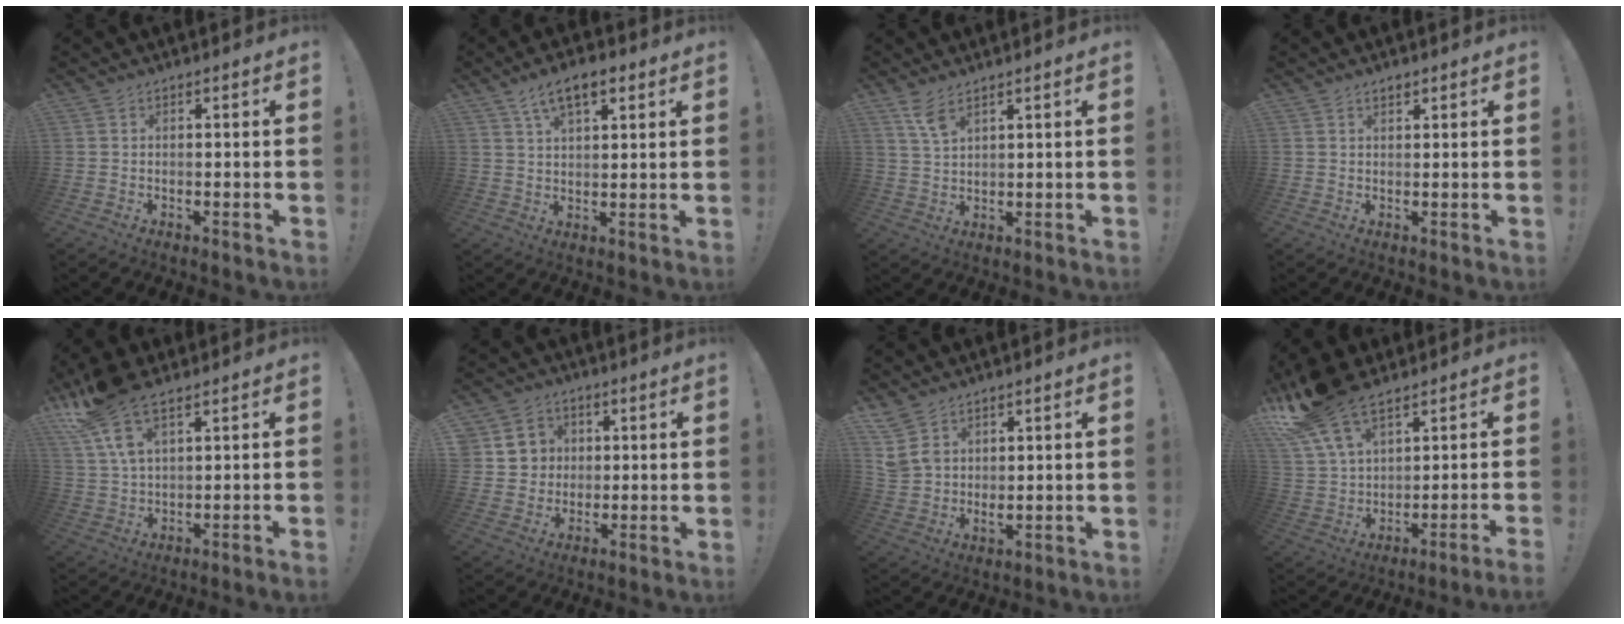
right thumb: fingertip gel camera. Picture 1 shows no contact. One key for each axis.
{"total": 8.7, "fx": 4.9, "fy": 3.8, "fz": 6.2, "tx": -0.094, "ty": -0.011, "tz": 0.087}
{"total": 5.6, "fx": 3.9, "fy": 1.8, "fz": 3.6, "tx": -0.063, "ty": -0.022, "tz": 0.069}
{"total": 1.4, "fx": 1.1, "fy": 0.6, "fz": 0.6, "tx": 0.003, "ty": -0.009, "tz": 0.018}
{"total": 10.8, "fx": 6.5, "fy": 3.6, "fz": 7.9, "tx": -0.156, "ty": -0.030, "tz": 0.125}
{"total": 8.7, "fx": 2.0, "fy": 8.3, "fz": 1.5, "tx": -0.016, "ty": -0.007, "tz": 0.047}
{"total": 7.3, "fx": 5.3, "fy": 4.2, "fz": 2.8, "tx": -0.049, "ty": -0.030, "tz": 0.107}
{"total": 12.6, "fx": 7.4, "fy": 4.6, "fz": 9.1, "tx": -0.170, "ty": -0.032, "tz": 0.143}